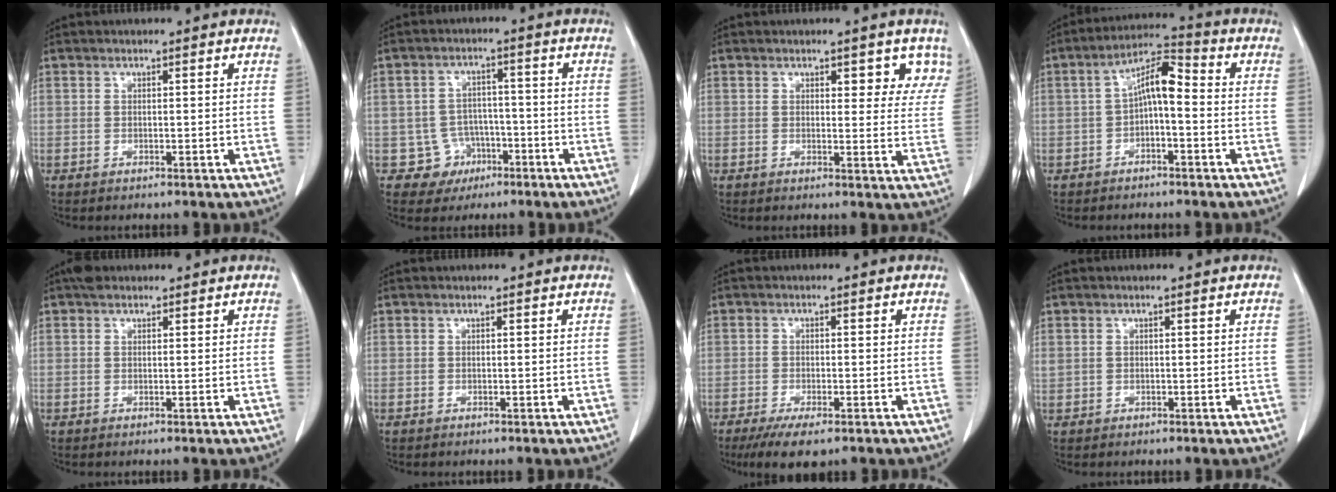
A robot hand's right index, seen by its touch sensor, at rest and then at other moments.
{"total": 5.5, "force": [-2.3, 5.0, -0.1], "torque": [0.012, 0.016, -0.030]}
{"total": 5.4, "force": [3.8, 2.5, 3.0], "torque": [-0.013, -0.006, 0.034]}
{"total": 7.1, "force": [-0.4, 2.2, 6.7], "torque": [-0.123, 0.032, -0.010]}
{"total": 1.9, "force": [1.4, 1.0, 0.7], "torque": [-0.014, 0.018, 0.021]}
{"total": 0.0}
{"total": 5.5, "force": [-3.6, 1.6, 3.8], "torque": [-0.064, -0.011, -0.056]}
{"total": 1.0, "force": [0.5, 0.8, 0.4], "torque": [-0.013, 0.014, 0.013]}